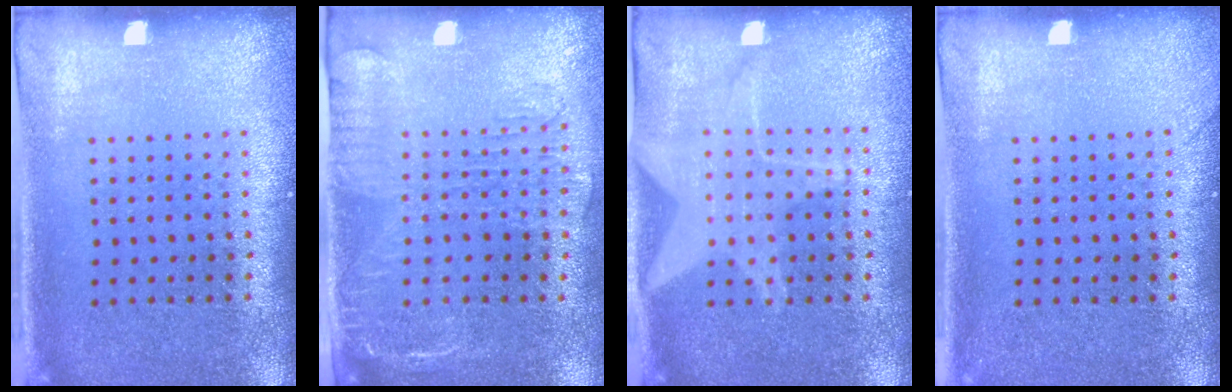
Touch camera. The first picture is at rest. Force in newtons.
{"total": 2.0, "press": 1.6, "slide": 1.1}
{"total": 1.5, "press": 1.5, "slide": 0.4}
{"total": 0.8, "press": 0.8, "slide": 0.1}